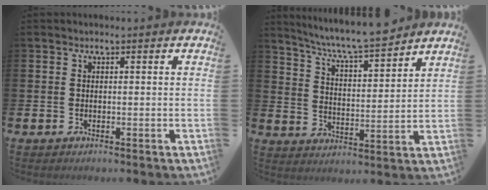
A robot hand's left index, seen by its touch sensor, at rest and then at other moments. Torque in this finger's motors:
{"motor_torque": [0.88, -1.01, 0.42, 0.17]}